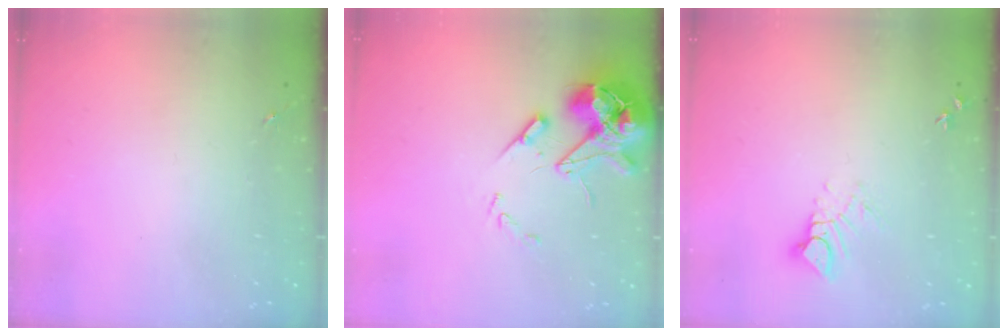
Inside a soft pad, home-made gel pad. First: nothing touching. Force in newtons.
{"total": 13.7, "press": 13.5, "slide": 2.2}
{"total": 5.8, "press": 5.7, "slide": 0.6}